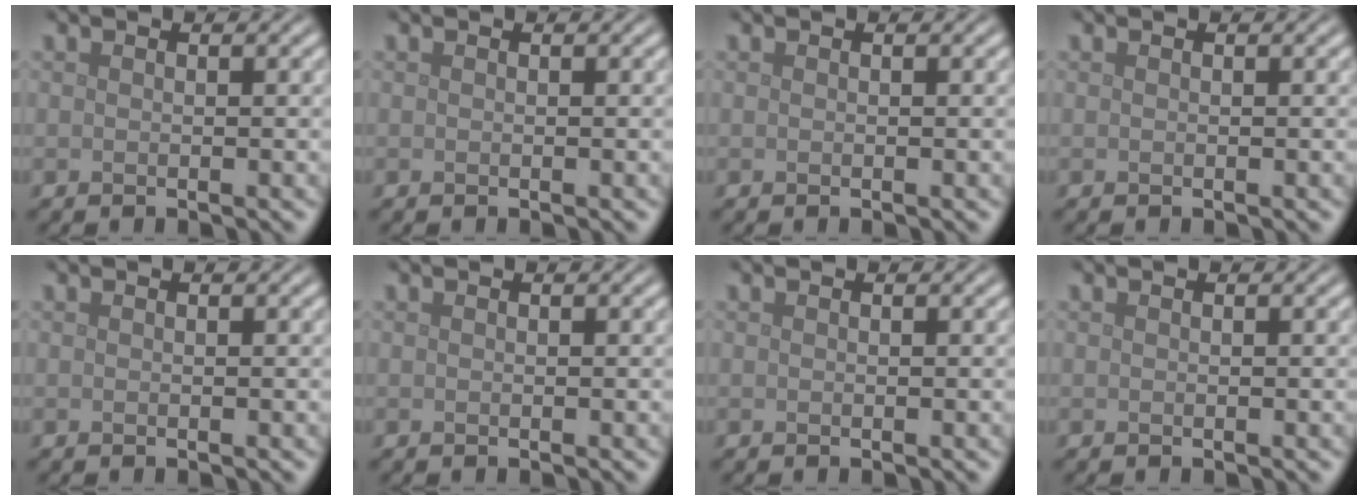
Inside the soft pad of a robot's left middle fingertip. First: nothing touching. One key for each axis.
{"total": 0.0}
{"total": 0.0}
{"total": 0.0}
{"total": 0.0}
{"total": 0.0}
{"total": 0.0}
{"total": 0.0}